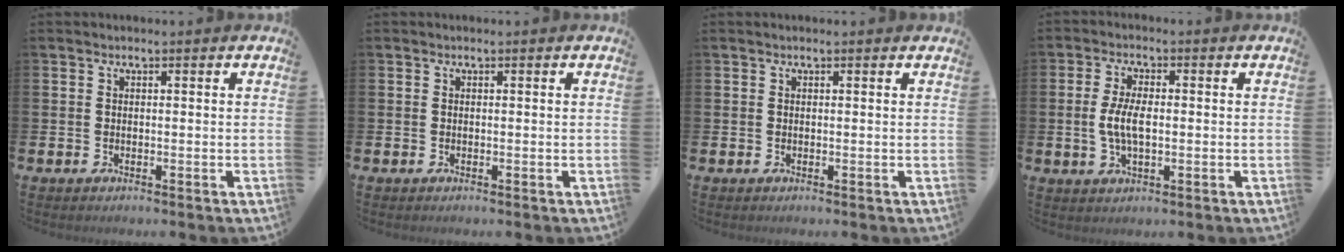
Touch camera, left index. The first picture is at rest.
{"total": 0.0}
{"total": 0.0}
{"total": 4.8, "force": [0.0, 2.1, 4.3], "torque": [-0.089, -0.001, -0.008]}